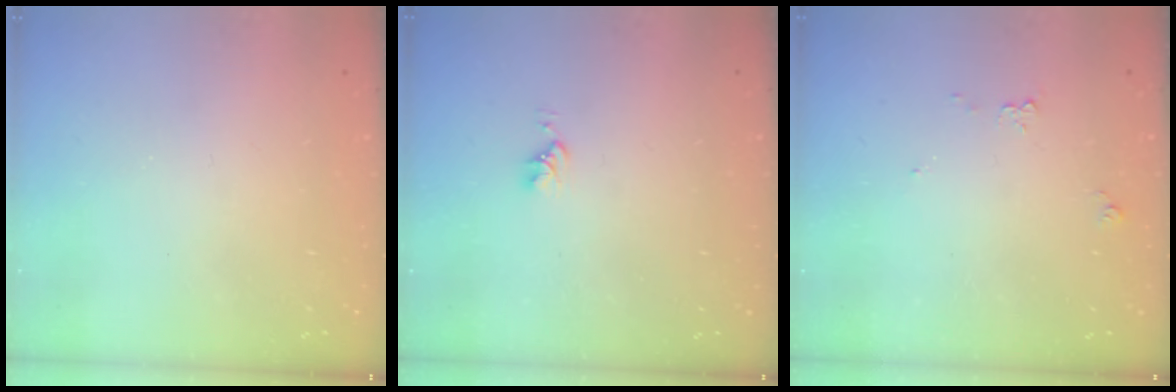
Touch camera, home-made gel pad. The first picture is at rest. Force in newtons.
{"total": 3.0, "press": 3.0, "slide": 0.4}
{"total": 5.5, "press": 5.5, "slide": 0.7}